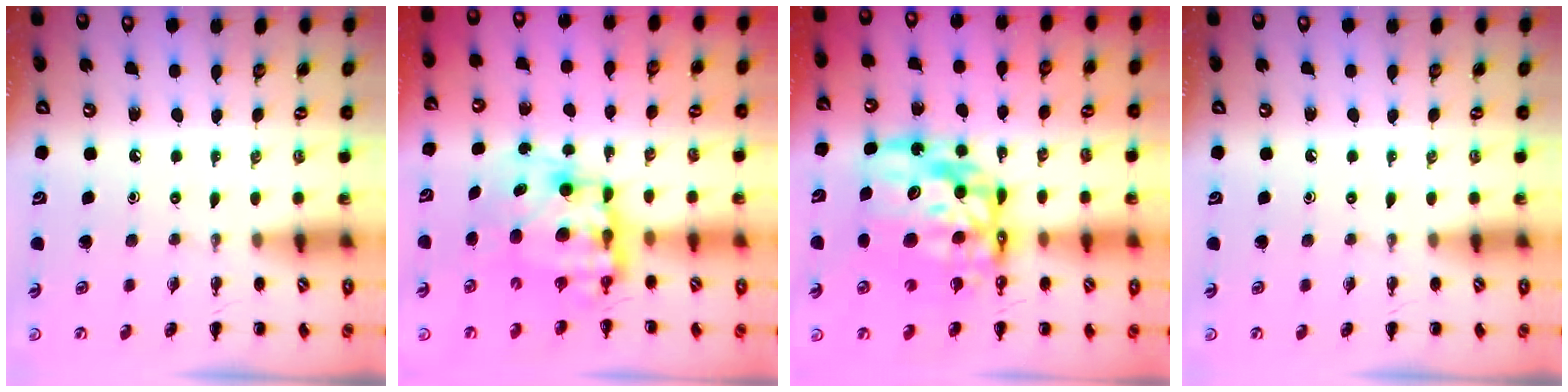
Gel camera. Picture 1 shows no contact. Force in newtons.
{"total": 11.1, "press": 10.7, "slide": 2.9}
{"total": 17.1, "press": 16.4, "slide": 4.6}
{"total": 0.0}